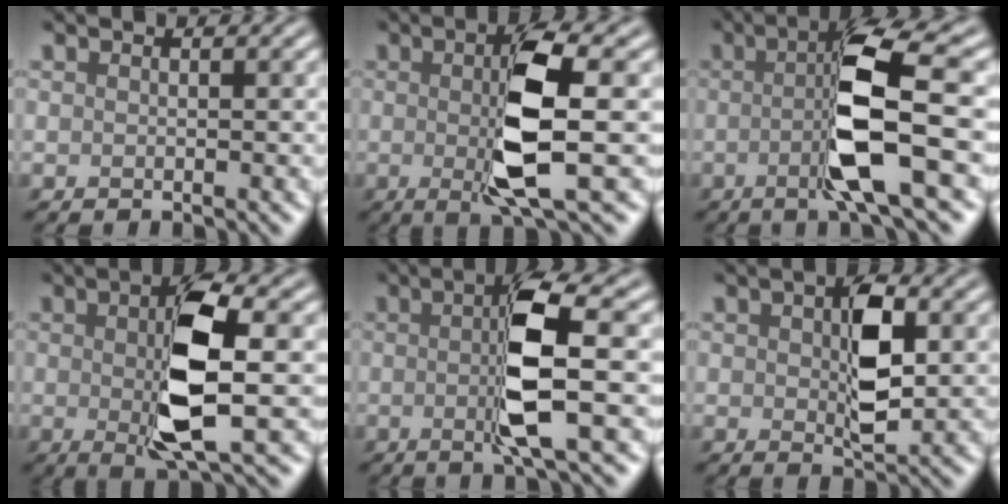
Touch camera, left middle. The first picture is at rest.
{"total": 7.3, "force": [-0.2, 1.5, 7.2], "torque": [-0.127, -0.007, -0.002]}
{"total": 7.7, "force": [-0.9, 1.1, 7.6], "torque": [-0.133, 0.003, -0.021]}
{"total": 7.7, "force": [0.0, 2.1, 7.5], "torque": [-0.132, -0.005, -0.001]}
{"total": 6.5, "force": [-0.1, 1.1, 6.4], "torque": [-0.121, -0.001, -0.004]}
{"total": 5.0, "force": [0.5, 2.4, 4.4], "torque": [-0.076, -0.001, 0.010]}